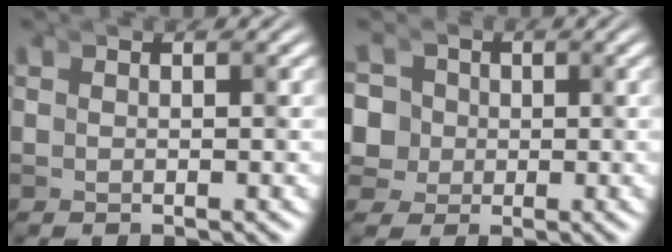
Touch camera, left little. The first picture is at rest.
{"total": 5.2, "force": [-2.4, 4.6, 0.1], "torque": [-0.075, -0.056, -0.030]}